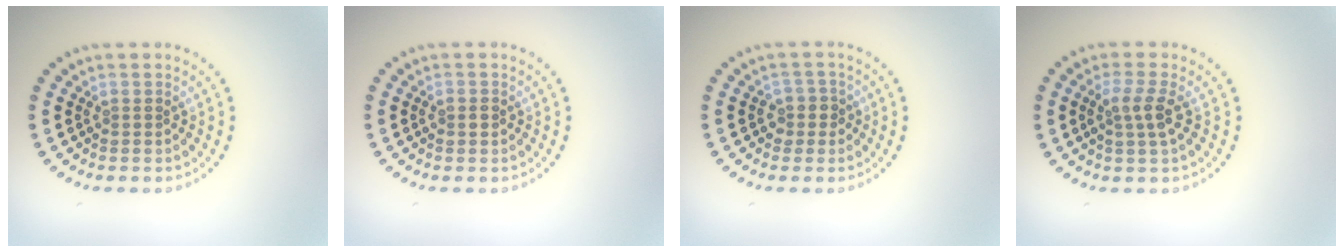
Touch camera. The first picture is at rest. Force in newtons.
{"total": 1.3, "press": 1.3, "slide": 0.1}
{"total": 1.7, "press": 1.4, "slide": 0.9}
{"total": 2.4, "press": 2.2, "slide": 1.1}